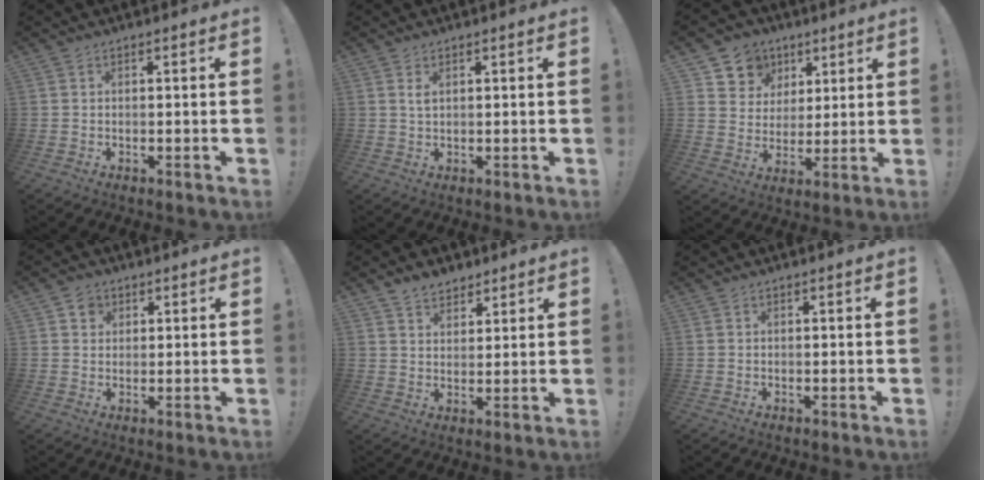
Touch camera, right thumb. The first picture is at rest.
{"total": 1.6, "force": [0.7, 0.7, 1.2], "torque": [-0.011, -0.007, 0.010]}
{"total": 9.0, "force": [4.1, 7.9, 1.5], "torque": [-0.023, -0.030, 0.085]}
{"total": 3.2, "force": [1.6, 2.7, 0.7], "torque": [-0.008, -0.005, 0.026]}
{"total": 5.7, "force": [4.5, 3.3, 1.0], "torque": [-0.018, -0.024, 0.086]}
{"total": 0.0}